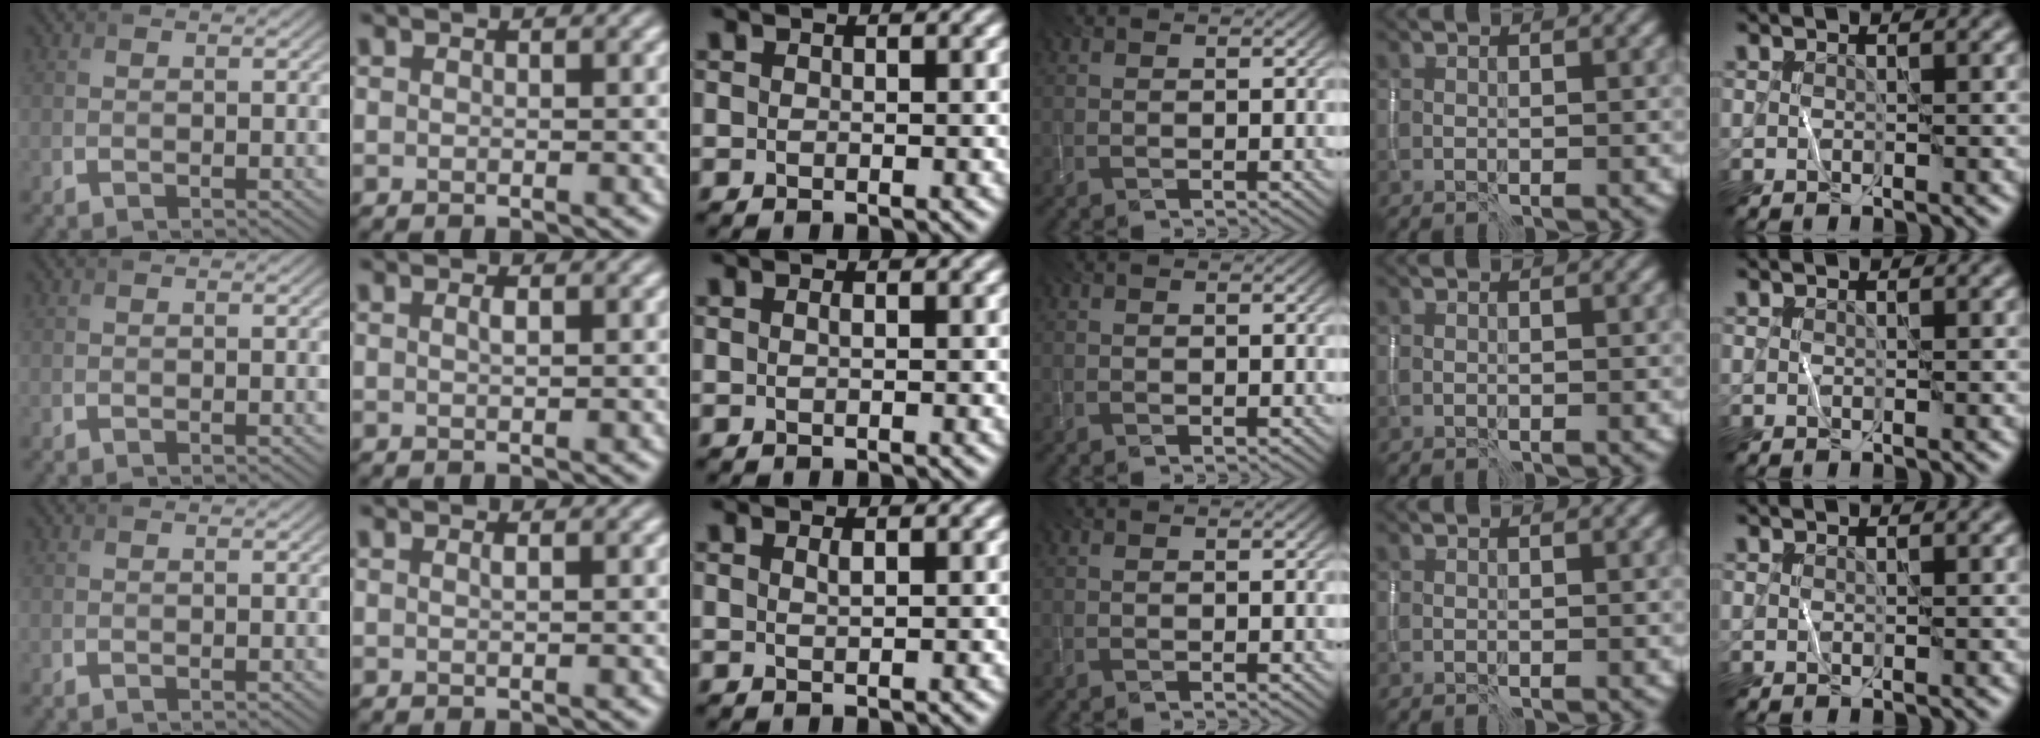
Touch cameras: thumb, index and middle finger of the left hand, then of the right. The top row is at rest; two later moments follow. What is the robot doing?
{"motion": "wipe", "object": "whiteboard"}